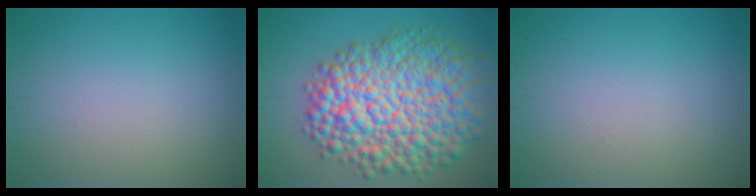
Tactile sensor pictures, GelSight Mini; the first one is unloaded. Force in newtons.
{"total": 12.5, "press": 12.5, "slide": 0.4}
{"total": 0.0}